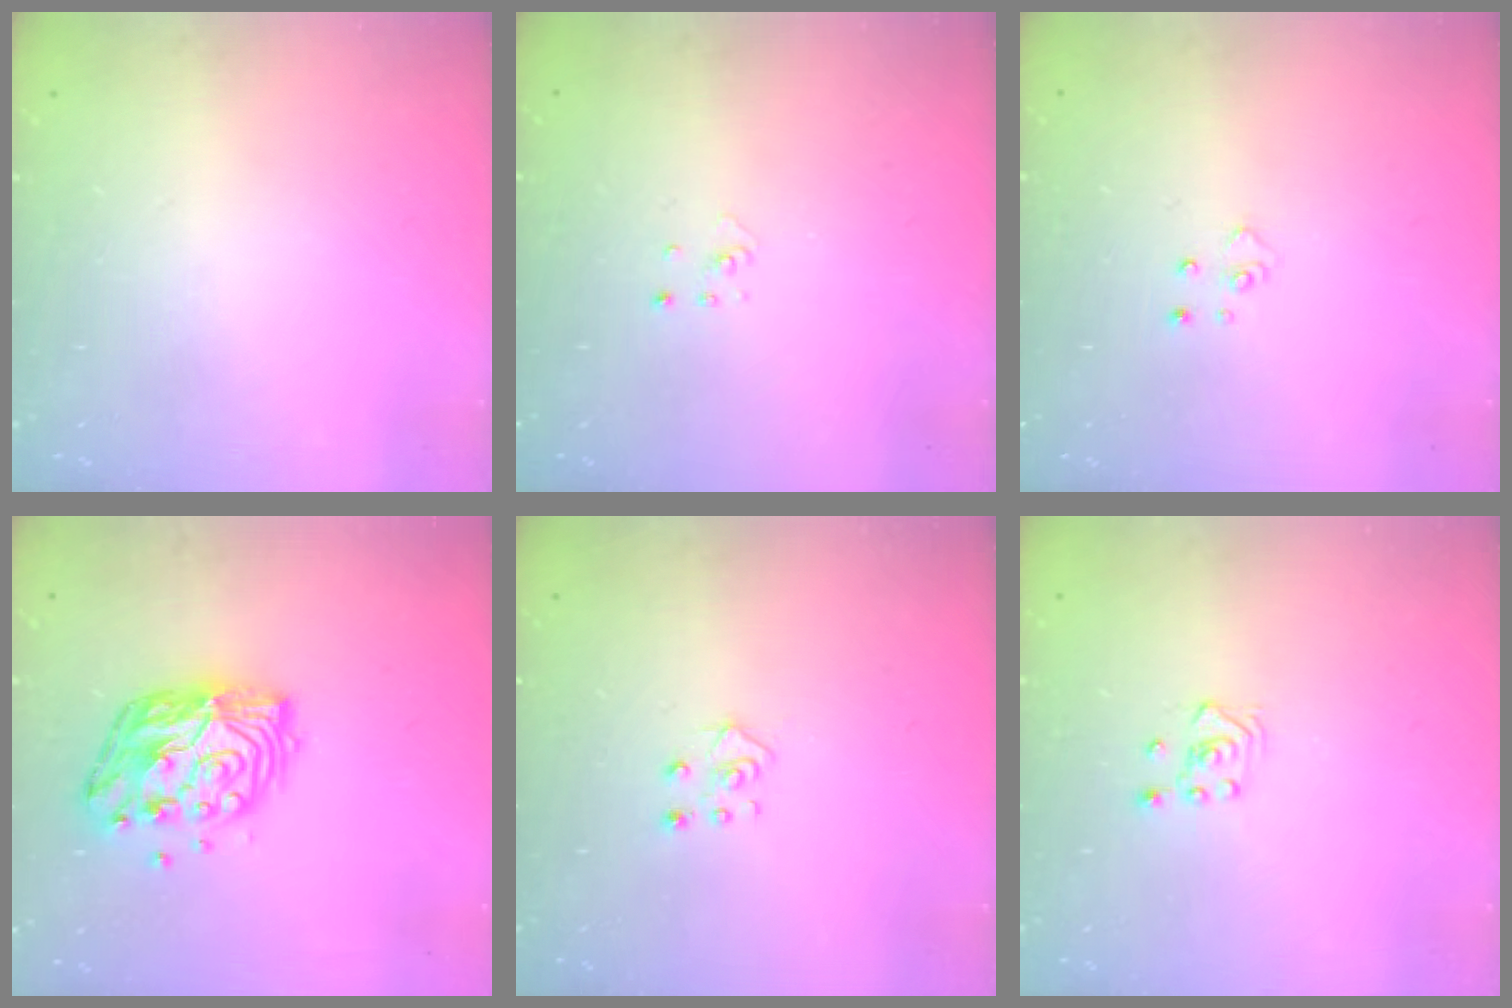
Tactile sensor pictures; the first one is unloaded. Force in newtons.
{"total": 2.1, "press": 2.1, "slide": 0.1}
{"total": 4.0, "press": 4.0, "slide": 0.4}
{"total": 11.7, "press": 11.7, "slide": 0.8}
{"total": 4.8, "press": 4.8, "slide": 0.4}
{"total": 3.0, "press": 2.9, "slide": 0.9}